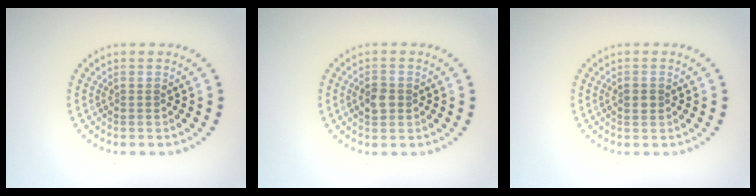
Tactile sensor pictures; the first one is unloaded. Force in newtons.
{"total": 1.8, "press": 1.8, "slide": 0.1}
{"total": 1.5, "press": 1.5, "slide": 0.1}